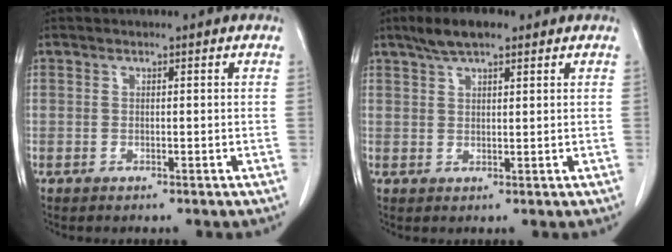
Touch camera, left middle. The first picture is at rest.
{"total": 5.2, "force": [3.6, 1.4, 3.4], "torque": [-0.068, 0.016, 0.063]}